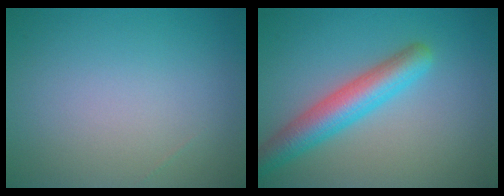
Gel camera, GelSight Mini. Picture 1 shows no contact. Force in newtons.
{"total": 5.2, "press": 5.2, "slide": 0.1}